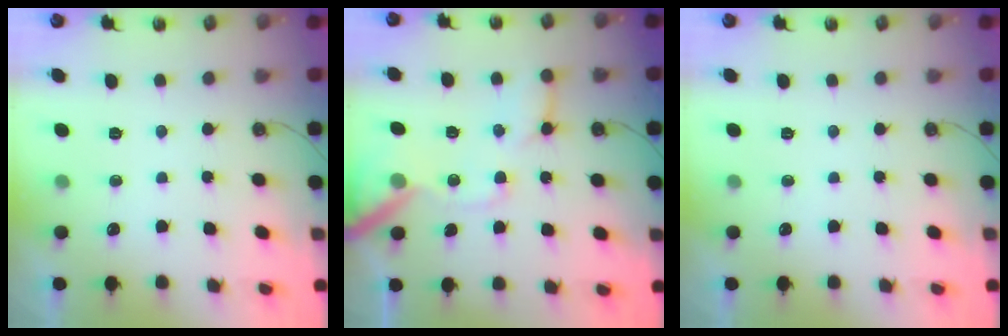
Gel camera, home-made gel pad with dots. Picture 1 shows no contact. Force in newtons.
{"total": 13.2, "press": 13.1, "slide": 1.9}
{"total": 0.0}